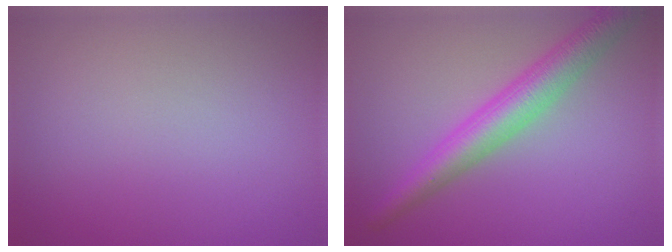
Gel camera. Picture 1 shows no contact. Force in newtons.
{"total": 4.9, "press": 4.9, "slide": 0.3}